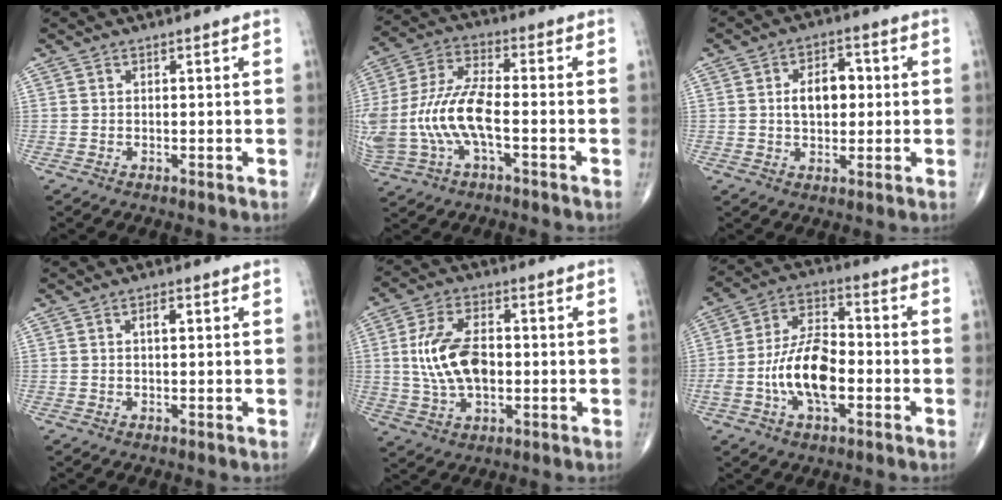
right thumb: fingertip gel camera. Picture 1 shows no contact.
{"total": 16.0, "force": [-3.1, 6.9, 14.1], "torque": [-0.322, 0.030, -0.054]}
{"total": 7.6, "force": [0.7, 4.8, 5.9], "torque": [-0.074, 0.012, 0.008]}
{"total": 1.9, "force": [0.6, 0.8, 1.7], "torque": [-0.027, 0.002, 0.009]}
{"total": 12.3, "force": [0.1, 7.0, 10.2], "torque": [-0.191, 0.008, 0.005]}
{"total": 13.3, "force": [-3.0, 6.7, 11.1], "torque": [-0.202, 0.030, -0.060]}